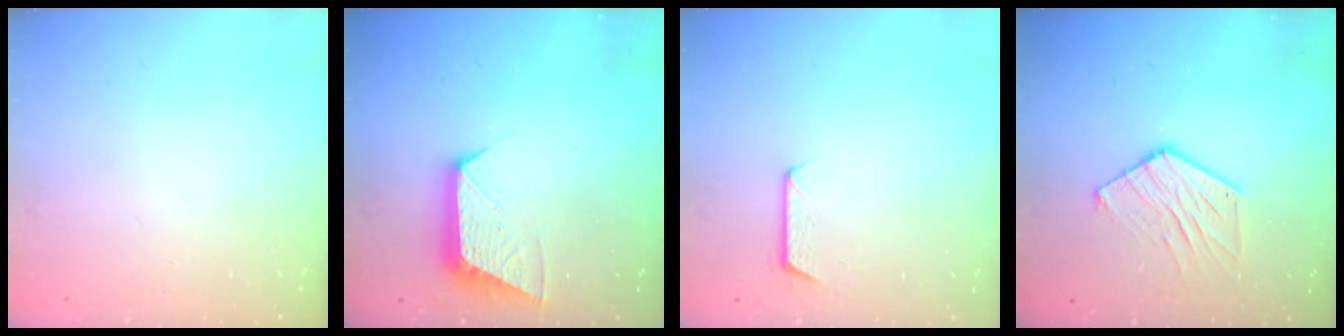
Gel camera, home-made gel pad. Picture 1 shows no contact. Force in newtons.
{"total": 10.0, "press": 10.0, "slide": 0.5}
{"total": 6.3, "press": 6.3, "slide": 0.5}
{"total": 10.1, "press": 10.1, "slide": 0.9}